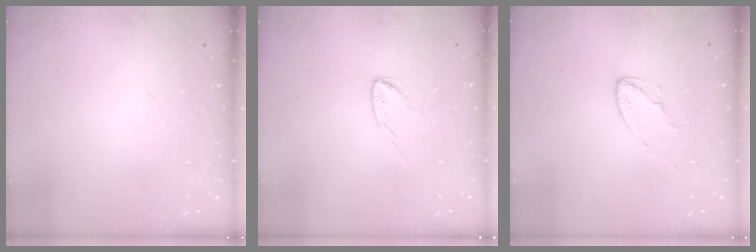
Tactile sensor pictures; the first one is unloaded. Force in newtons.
{"total": 6.1, "press": 6.1, "slide": 0.4}
{"total": 5.3, "press": 5.2, "slide": 0.6}